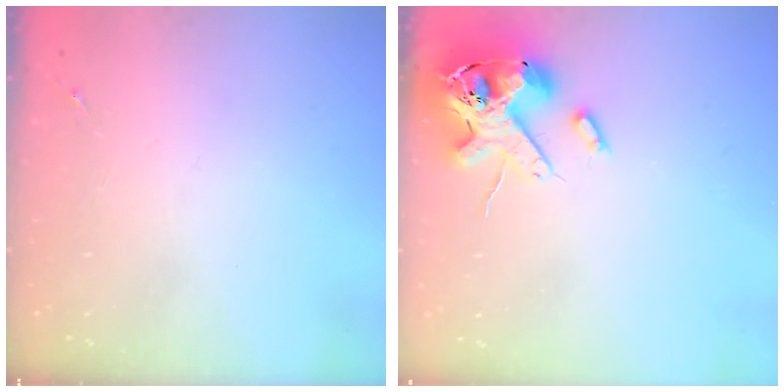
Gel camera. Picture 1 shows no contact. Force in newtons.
{"total": 16.4, "press": 16.2, "slide": 2.7}